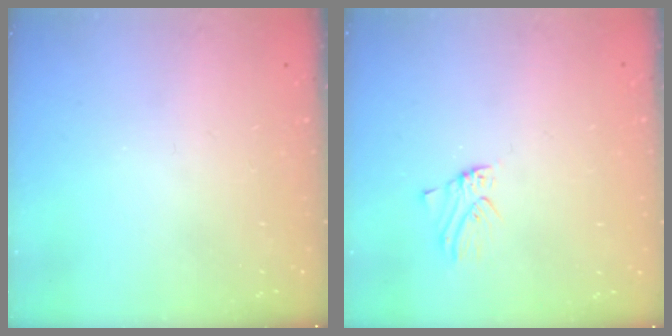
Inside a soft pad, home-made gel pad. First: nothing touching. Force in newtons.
{"total": 0.0}